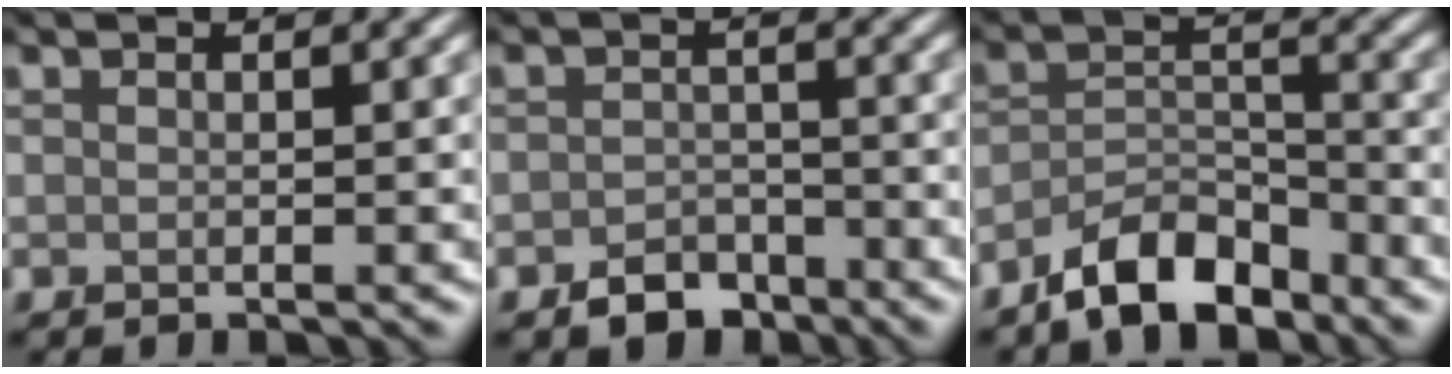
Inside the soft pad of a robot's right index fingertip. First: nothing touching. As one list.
[{"total": 3.3, "force": [-2.3, 2.0, 1.1], "torque": [-0.011, 0.000, -0.043]}, {"total": 5.5, "force": [-4.3, 2.2, 2.7], "torque": [-0.039, -0.001, -0.083]}]